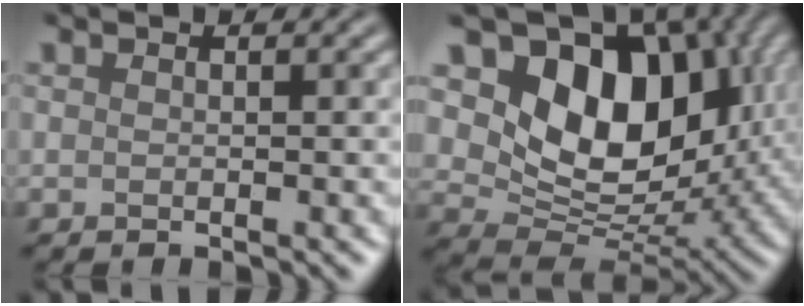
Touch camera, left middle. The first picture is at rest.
{"total": 10.3, "force": [2.8, 7.2, 6.8], "torque": [-0.114, -0.012, 0.074]}